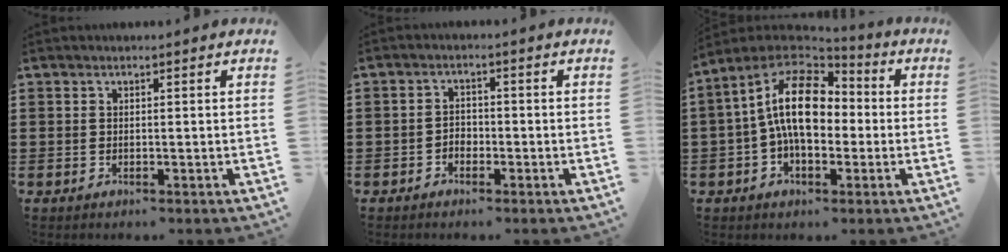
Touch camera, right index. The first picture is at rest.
{"total": 1.7, "force": [-1.2, 1.1, 0.4], "torque": [-0.013, 0.003, -0.026]}
{"total": 13.8, "force": [1.0, 7.7, 11.5], "torque": [-0.240, 0.006, 0.009]}